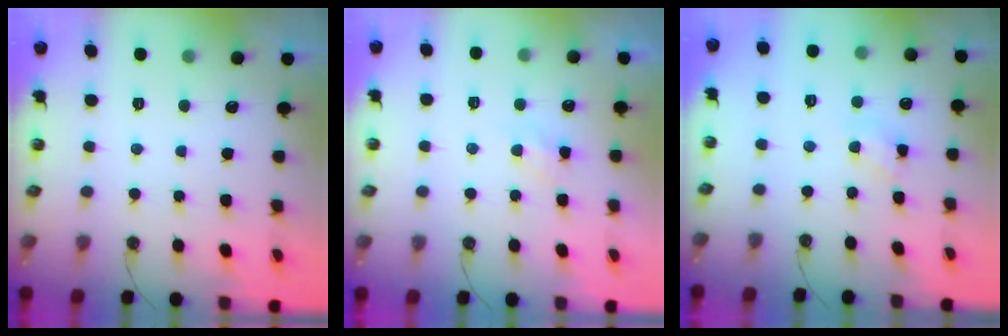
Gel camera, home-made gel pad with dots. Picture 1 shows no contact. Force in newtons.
{"total": 3.0, "press": 2.9, "slide": 0.5}
{"total": 5.0, "press": 5.0, "slide": 0.8}